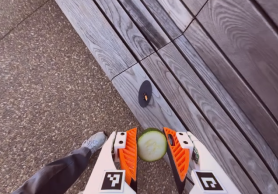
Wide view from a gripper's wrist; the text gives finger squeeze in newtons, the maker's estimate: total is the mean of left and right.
{"total": 13.0, "left": 13.1, "right": 12.9}